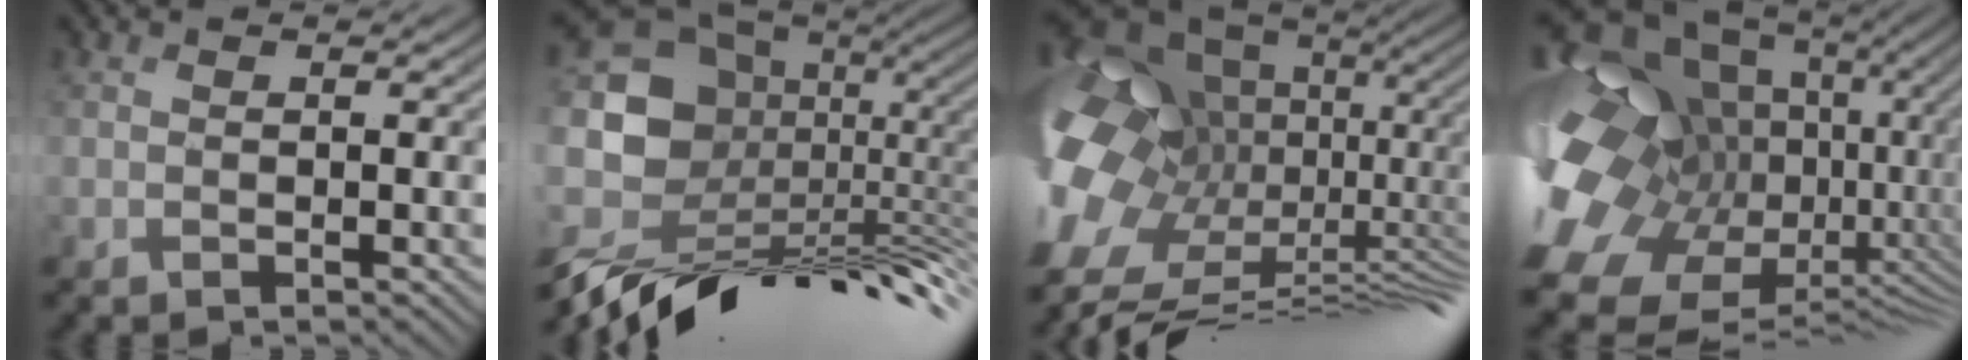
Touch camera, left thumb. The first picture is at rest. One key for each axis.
{"total": 17.8, "fx": -3.1, "fy": 9.6, "fz": 14.7, "tx": -0.238, "ty": -0.003, "tz": -0.041}
{"total": 19.1, "fx": -4.9, "fy": 12.1, "fz": 13.9, "tx": -0.288, "ty": -0.004, "tz": -0.038}
{"total": 20.2, "fx": -0.8, "fy": 14.9, "fz": 13.5, "tx": -0.316, "ty": -0.005, "tz": 0.003}